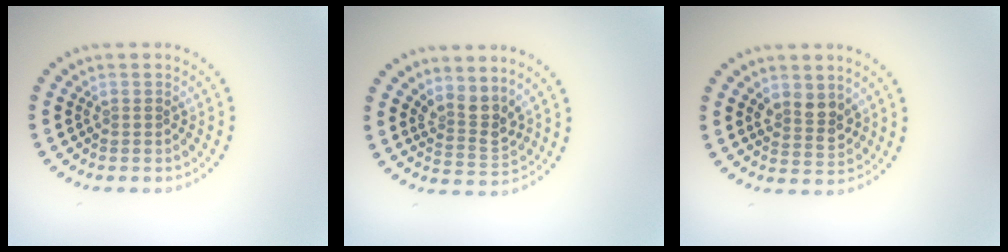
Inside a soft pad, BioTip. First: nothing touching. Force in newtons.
{"total": 2.7, "press": 1.9, "slide": 1.8}
{"total": 2.5, "press": 2.3, "slide": 0.9}